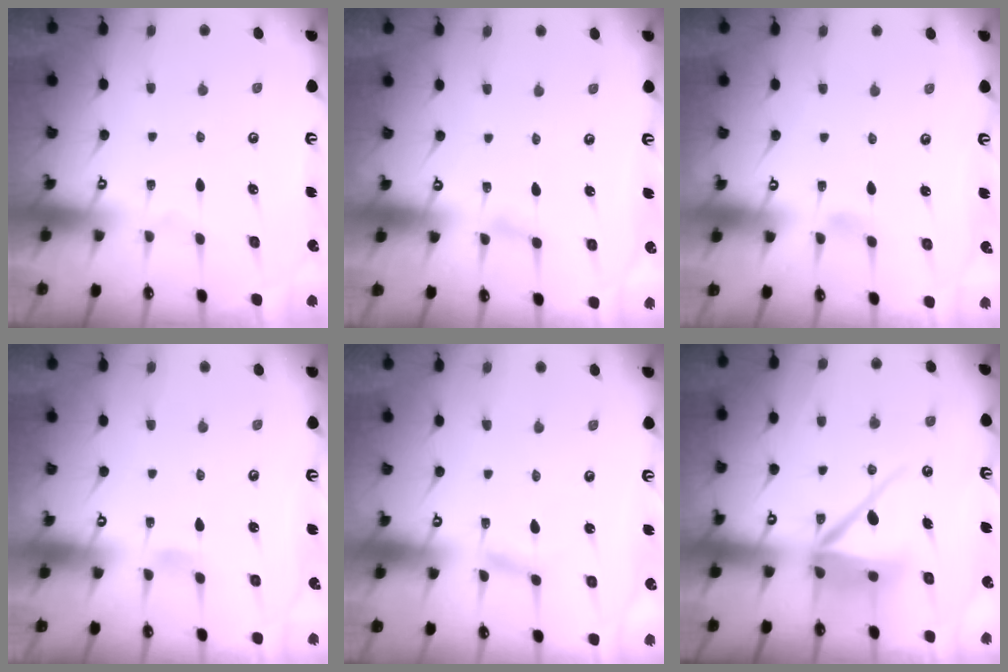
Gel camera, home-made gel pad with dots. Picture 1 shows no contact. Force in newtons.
{"total": 4.4, "press": 4.4, "slide": 0.5}
{"total": 2.9, "press": 2.8, "slide": 0.3}
{"total": 2.9, "press": 2.9, "slide": 0.3}
{"total": 2.8, "press": 2.8, "slide": 0.1}
{"total": 12.4, "press": 12.3, "slide": 1.7}